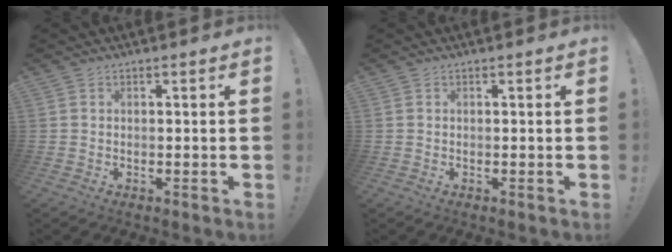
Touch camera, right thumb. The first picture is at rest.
{"total": 0.0}